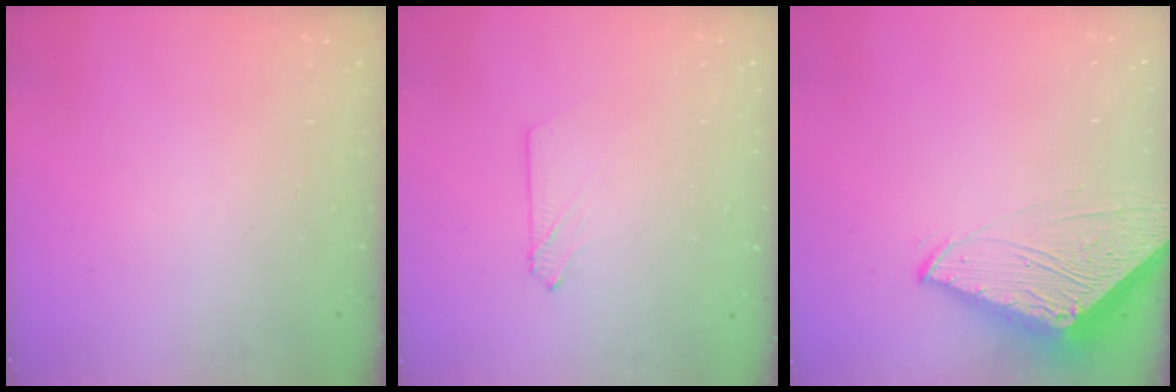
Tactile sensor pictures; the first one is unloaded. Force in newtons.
{"total": 2.6, "press": 2.6, "slide": 0.3}
{"total": 5.9, "press": 5.9, "slide": 0.7}